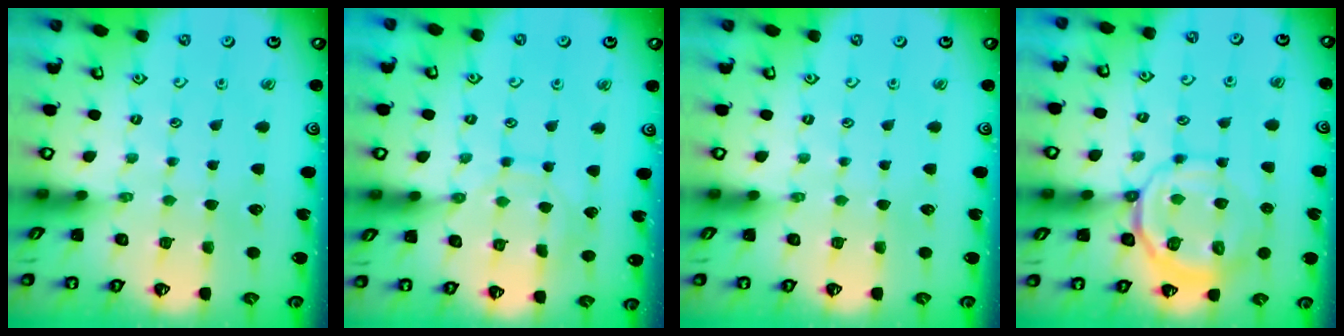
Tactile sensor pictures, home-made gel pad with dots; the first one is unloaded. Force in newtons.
{"total": 8.6, "press": 8.5, "slide": 0.8}
{"total": 0.0}
{"total": 9.7, "press": 9.5, "slide": 1.8}